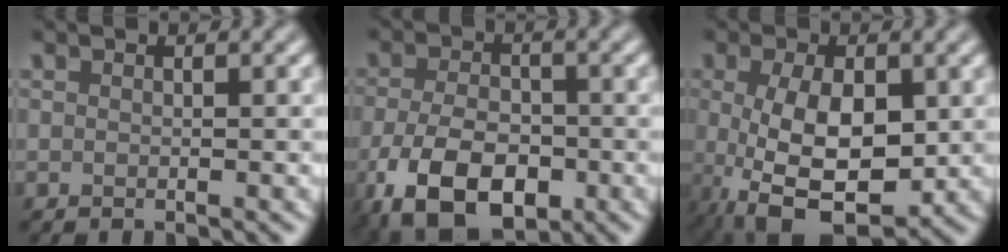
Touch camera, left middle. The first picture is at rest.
{"total": 7.5, "force": [-3.4, 4.2, 5.2], "torque": [-0.112, -0.009, -0.066]}
{"total": 8.1, "force": [-0.8, 4.1, 7.0], "torque": [-0.142, -0.013, -0.004]}